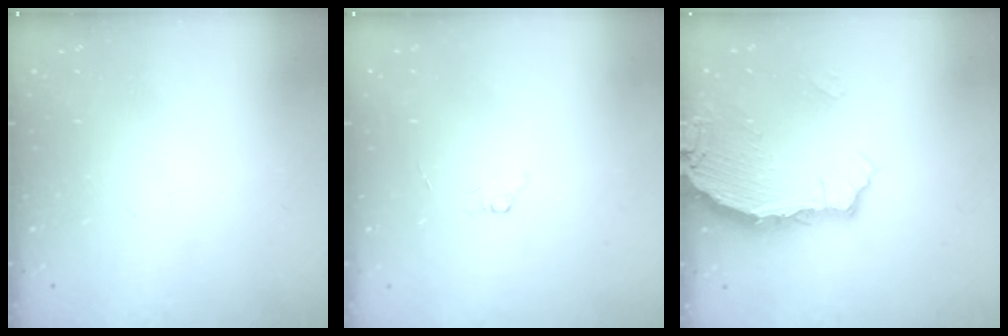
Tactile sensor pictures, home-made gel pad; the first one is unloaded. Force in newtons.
{"total": 2.2, "press": 2.1, "slide": 0.3}
{"total": 3.7, "press": 3.7, "slide": 0.4}